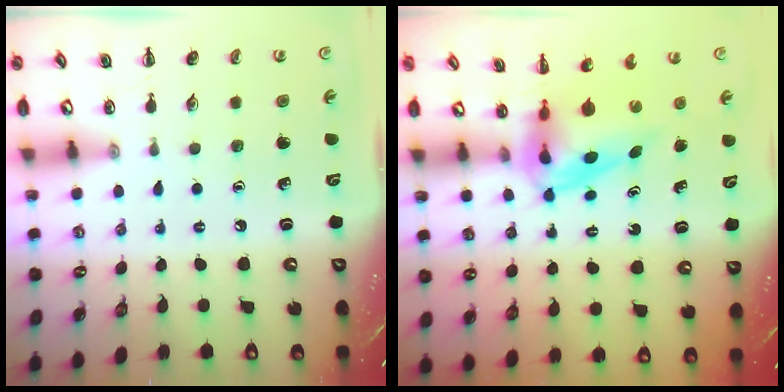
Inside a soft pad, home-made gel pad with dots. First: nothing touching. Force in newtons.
{"total": 4.0, "press": 3.9, "slide": 0.7}